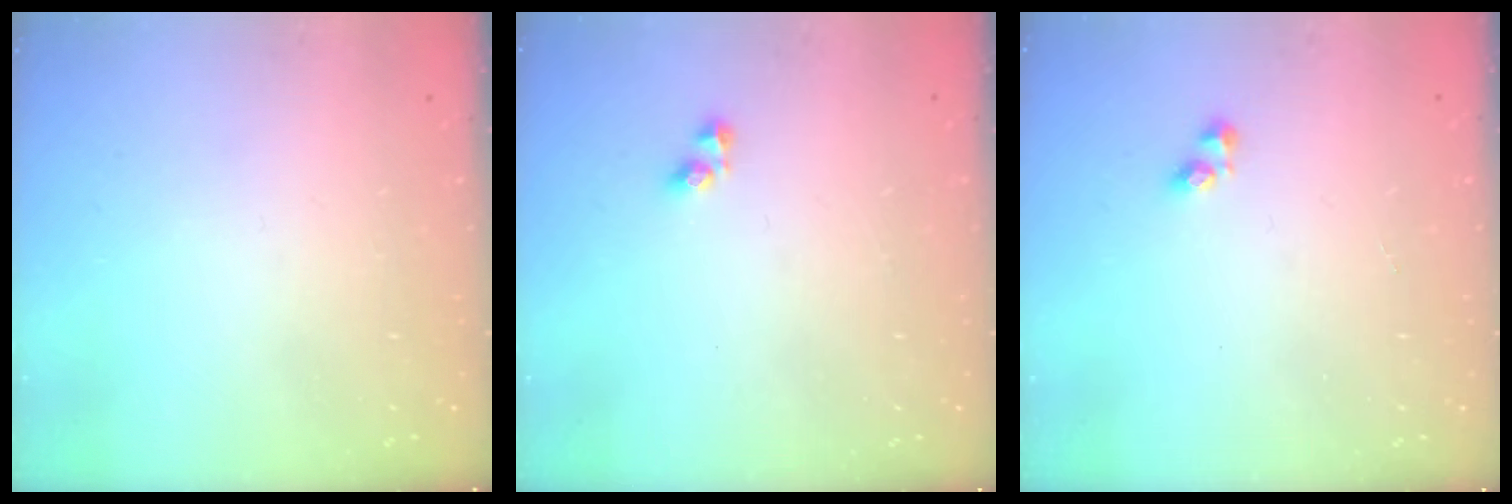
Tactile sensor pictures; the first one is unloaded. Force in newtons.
{"total": 2.7, "press": 2.7, "slide": 0.4}
{"total": 2.6, "press": 2.5, "slide": 0.6}